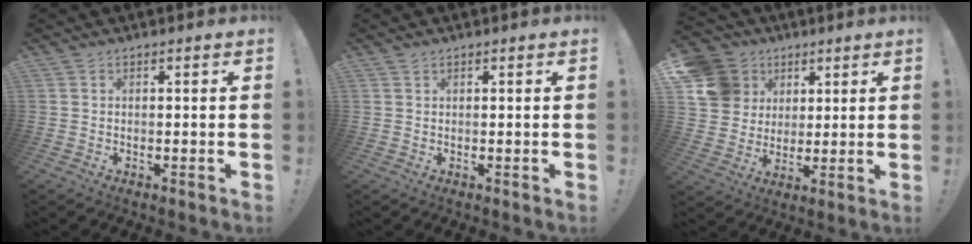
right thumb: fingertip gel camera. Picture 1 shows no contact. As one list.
[{"total": 0.7, "force": [0.6, 0.4, 0.3], "torque": [-0.003, 0.000, 0.010]}, {"total": 14.3, "force": [5.1, 12.4, 5.0], "torque": [-0.072, -0.018, 0.110]}]